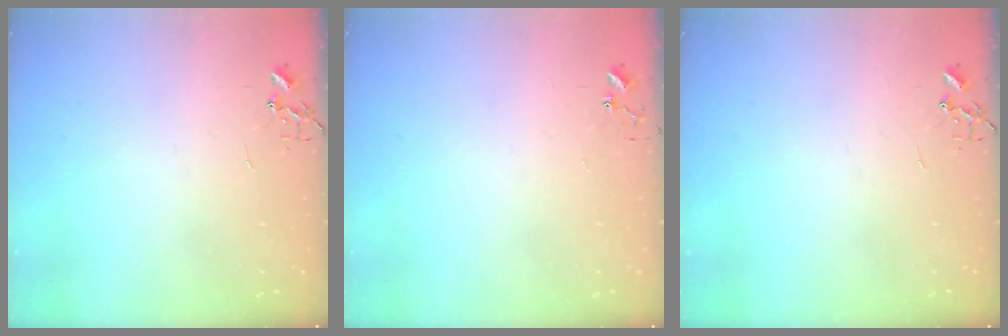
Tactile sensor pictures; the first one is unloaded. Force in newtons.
{"total": 3.5, "press": 3.4, "slide": 0.4}
{"total": 0.0}